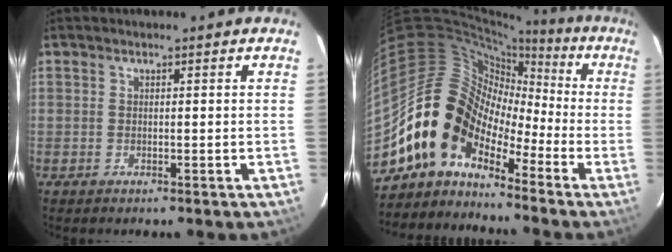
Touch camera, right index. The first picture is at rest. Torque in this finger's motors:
{"motor_torque": [1.33, -0.81, 1.05, 0.21]}